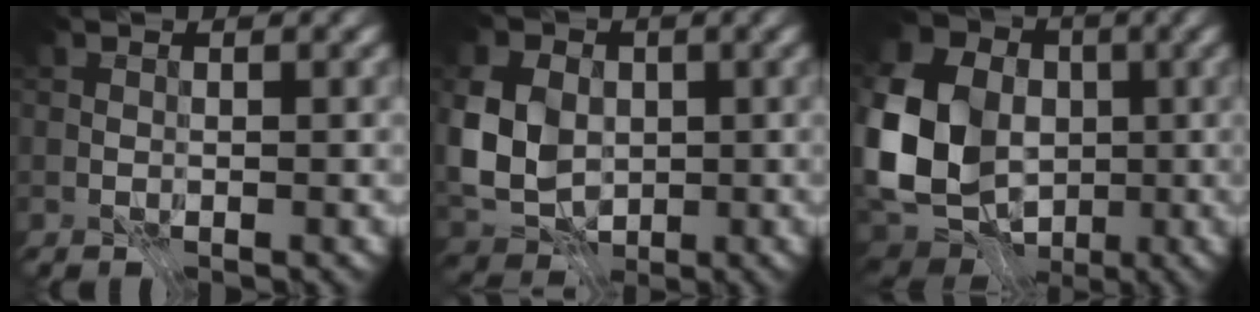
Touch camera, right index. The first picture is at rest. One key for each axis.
{"total": 7.9, "fx": 0.5, "fy": 6.1, "fz": 5.0, "tx": -0.115, "ty": 0.001, "tz": -0.007}
{"total": 13.7, "fx": -0.9, "fy": 11.2, "fz": 7.8, "tx": -0.210, "ty": -0.004, "tz": -0.017}